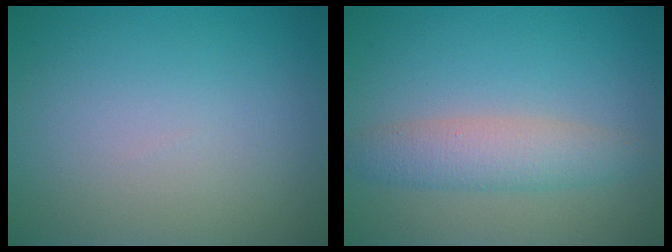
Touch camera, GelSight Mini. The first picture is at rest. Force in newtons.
{"total": 3.4, "press": 3.4, "slide": 0.1}